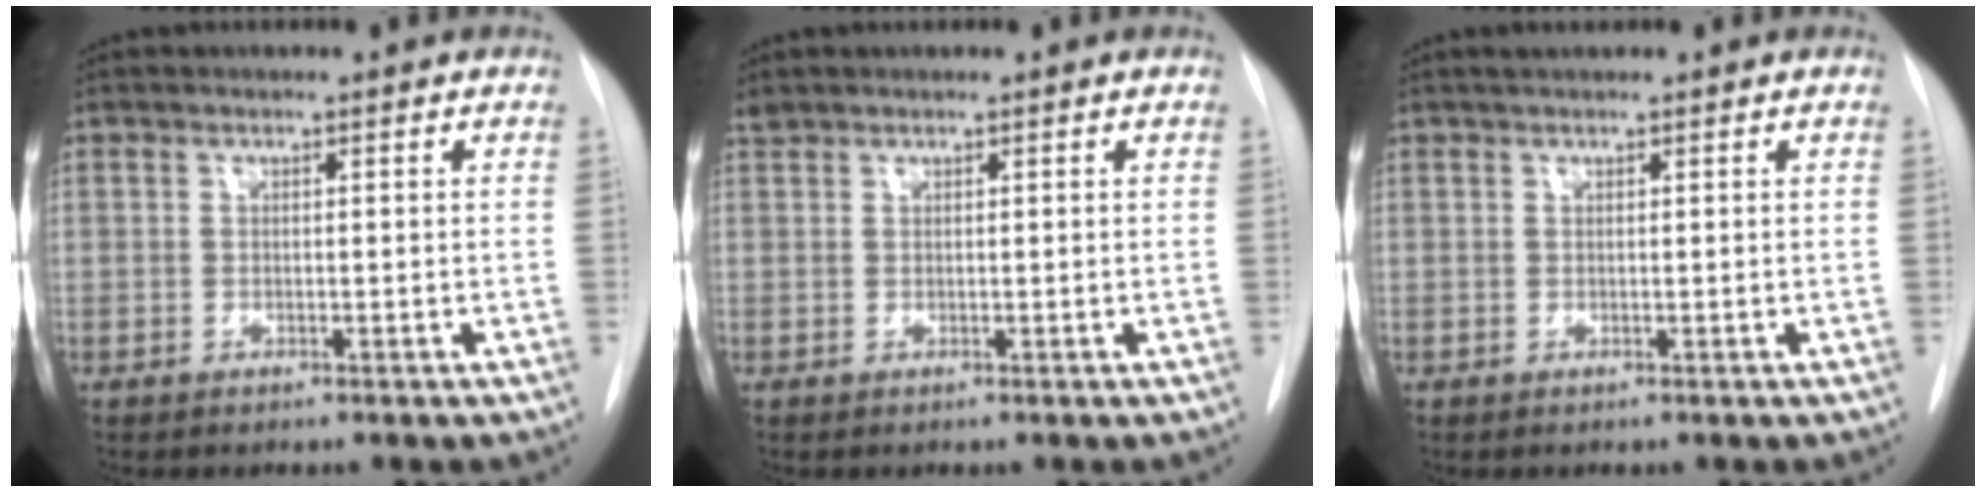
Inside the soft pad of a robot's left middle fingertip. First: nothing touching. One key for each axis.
{"total": 0.7, "fx": 0.7, "fy": 0.1, "fz": -0.1, "tx": -0.008, "ty": 0.010, "tz": 0.018}
{"total": 1.1, "fx": 1.0, "fy": 0.1, "fz": 0.6, "tx": -0.013, "ty": 0.009, "tz": 0.017}